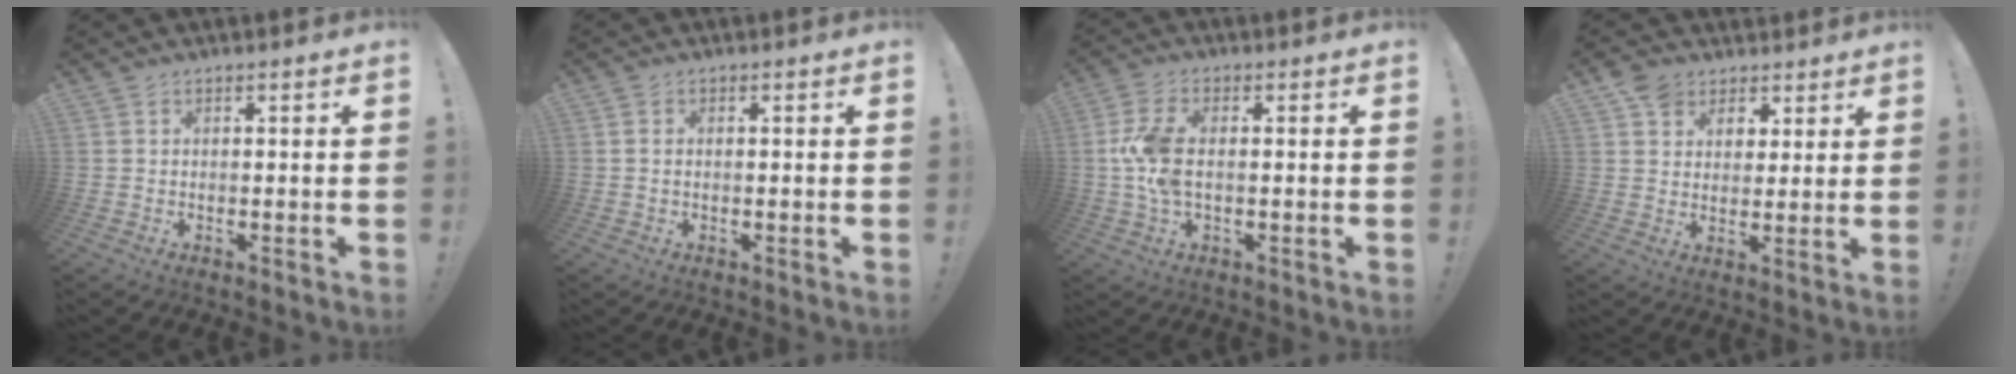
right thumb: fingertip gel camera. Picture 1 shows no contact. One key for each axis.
{"total": 0.9, "fx": 0.0, "fy": 0.6, "fz": 0.7, "tx": -0.016, "ty": 0.004, "tz": -0.001}
{"total": 9.6, "fx": -0.2, "fy": 4.9, "fz": 8.2, "tx": -0.171, "ty": -0.006, "tz": -0.003}
{"total": 8.2, "fx": 4.9, "fy": 6.5, "fz": 1.5, "tx": -0.017, "ty": -0.030, "tz": 0.098}